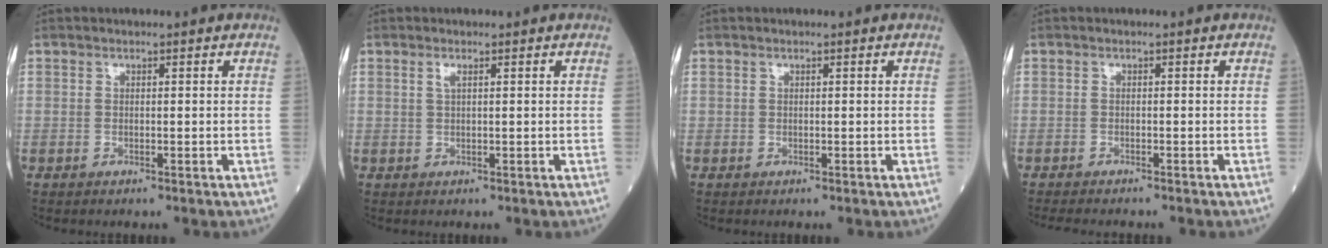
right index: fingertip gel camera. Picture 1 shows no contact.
{"total": 1.0, "force": [0.5, 0.1, 0.9], "torque": [-0.025, 0.002, 0.010]}
{"total": 0.0}
{"total": 5.5, "force": [-4.8, 0.9, 2.4], "torque": [-0.033, -0.010, -0.069]}